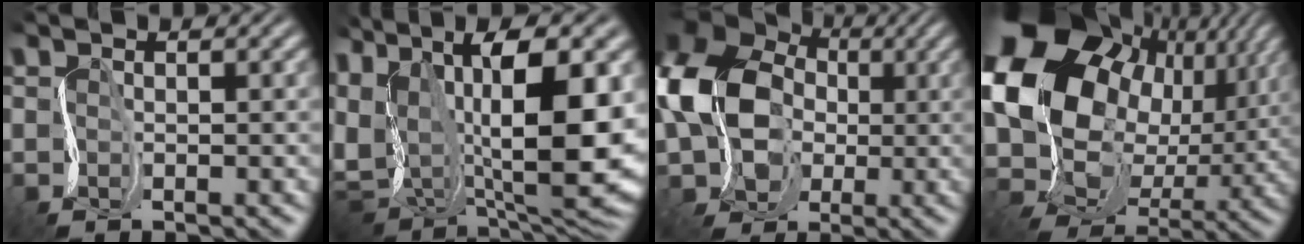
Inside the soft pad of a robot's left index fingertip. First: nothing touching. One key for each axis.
{"total": 15.7, "fx": 3.4, "fy": 7.7, "fz": 13.3, "tx": -0.247, "ty": 0.014, "tz": 0.065}
{"total": 11.4, "fx": 0.8, "fy": 9.5, "fz": 6.4, "tx": -0.128, "ty": -0.001, "tz": 0.007}
{"total": 20.1, "fx": 4.4, "fy": 16.2, "fz": 11.1, "tx": -0.245, "ty": -0.007, "tz": 0.090}